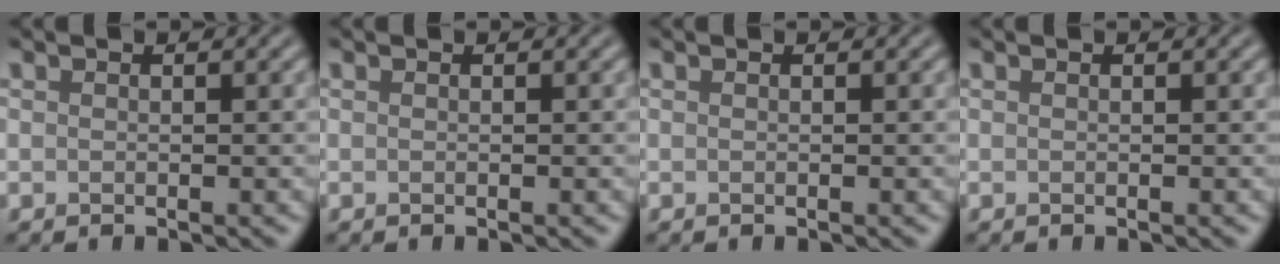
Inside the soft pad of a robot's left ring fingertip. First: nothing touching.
{"total": 0.0}
{"total": 0.0}
{"total": 0.0}